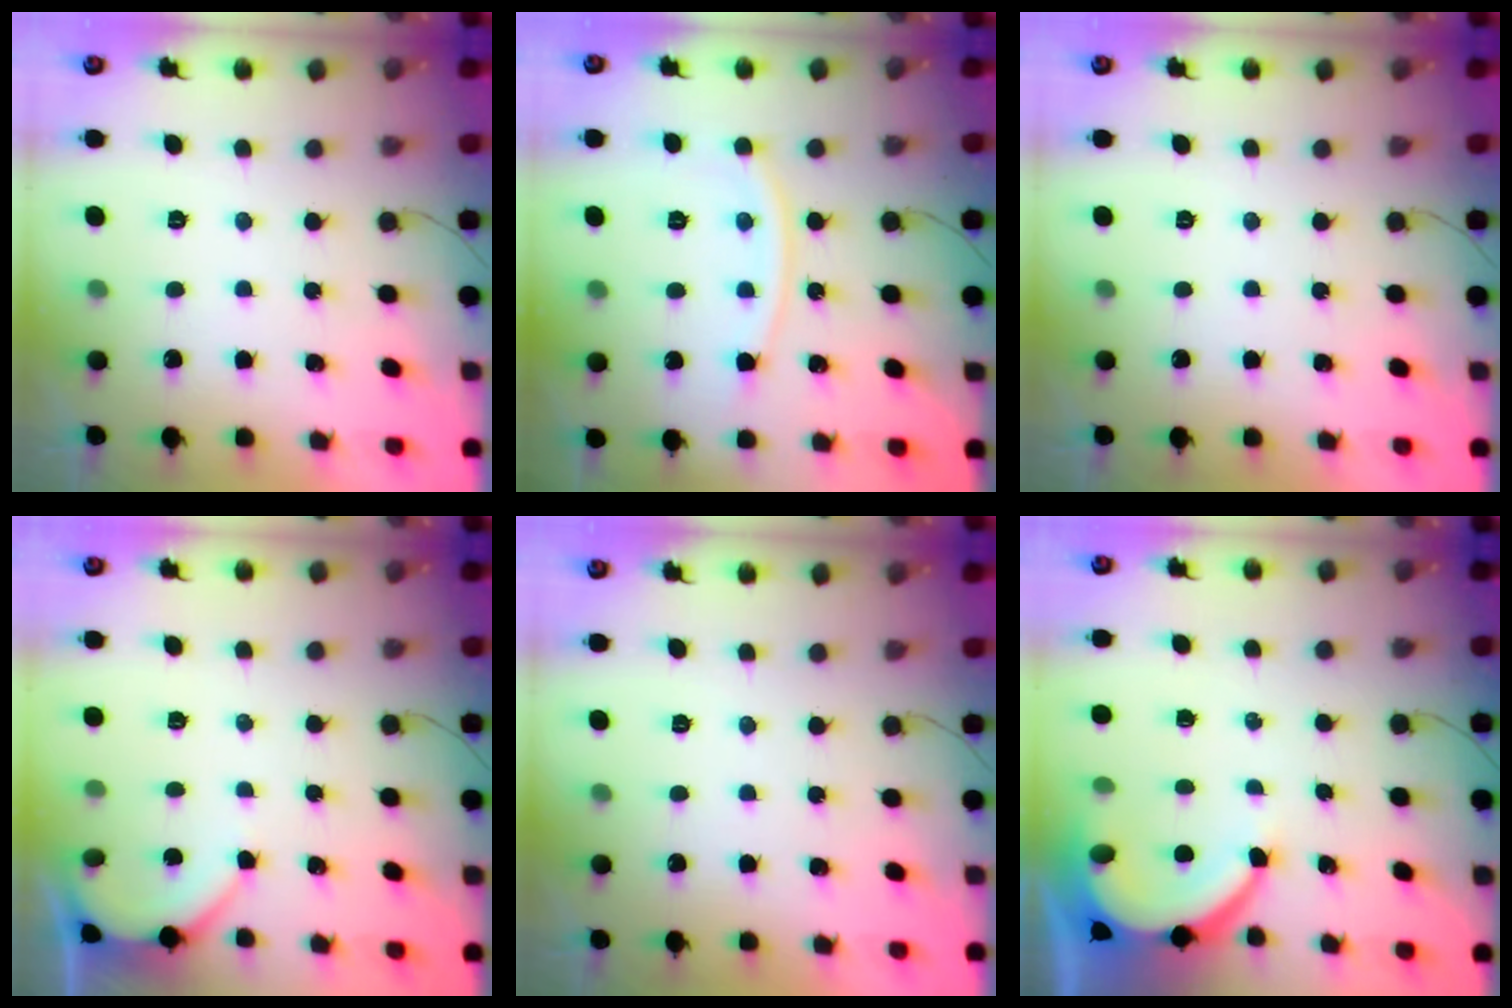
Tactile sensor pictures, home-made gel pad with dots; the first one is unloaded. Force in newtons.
{"total": 8.9, "press": 8.8, "slide": 1.1}
{"total": 0.0}
{"total": 3.2, "press": 3.2, "slide": 0.4}
{"total": 0.0}
{"total": 8.2, "press": 8.1, "slide": 1.2}